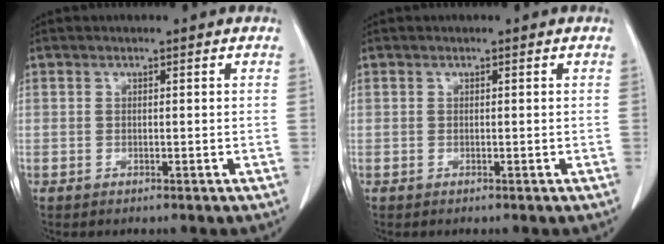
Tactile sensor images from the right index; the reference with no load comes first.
{"total": 0.0}